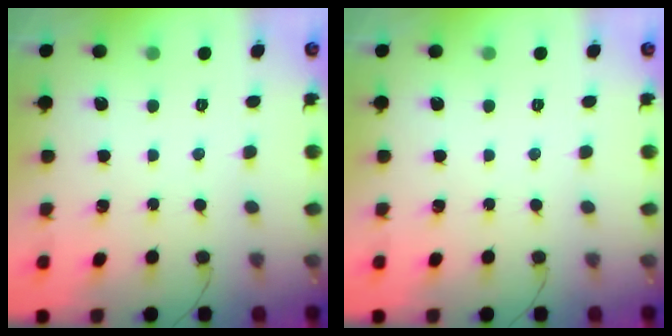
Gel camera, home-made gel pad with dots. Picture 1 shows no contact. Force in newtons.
{"total": 0.0}